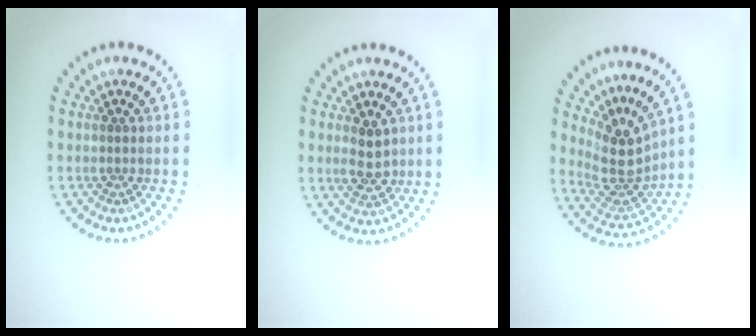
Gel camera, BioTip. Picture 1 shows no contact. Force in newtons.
{"total": 2.6, "press": 2.6, "slide": 0.3}
{"total": 4.0, "press": 3.1, "slide": 2.6}